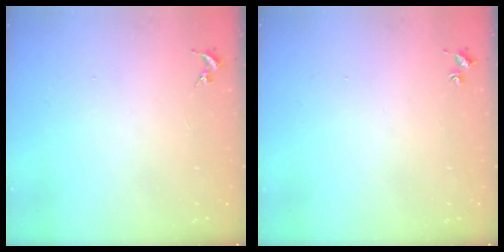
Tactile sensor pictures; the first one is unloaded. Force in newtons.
{"total": 1.8, "press": 1.8, "slide": 0.2}